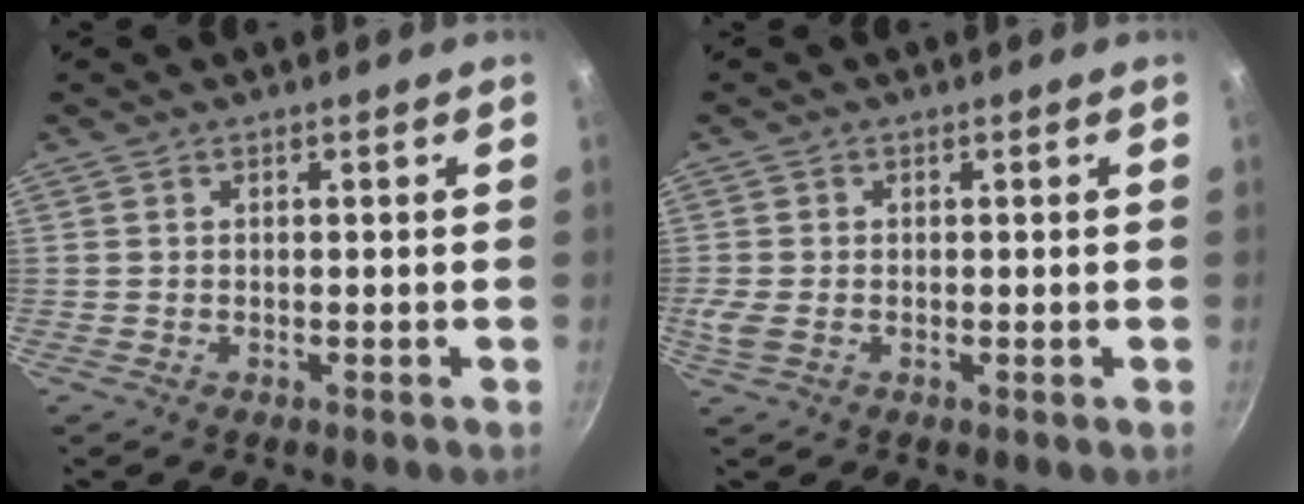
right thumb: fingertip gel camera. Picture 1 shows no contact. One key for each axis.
{"total": 2.7, "fx": -0.4, "fy": 1.7, "fz": 2.0, "tx": -0.041, "ty": -0.002, "tz": -0.009}